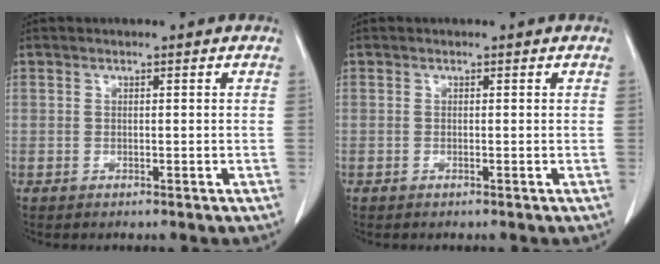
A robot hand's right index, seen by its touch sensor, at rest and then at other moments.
{"total": 0.0}